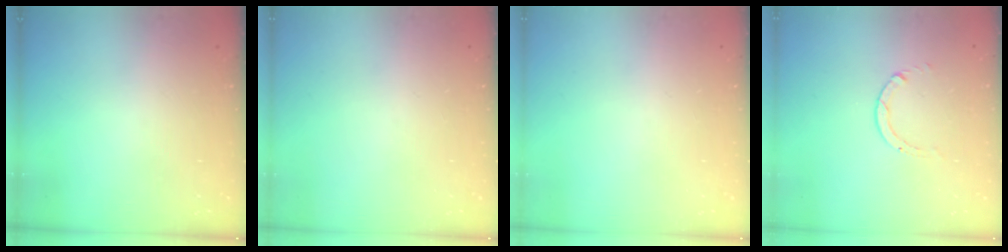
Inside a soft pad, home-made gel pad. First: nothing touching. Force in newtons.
{"total": 0.0}
{"total": 0.0}
{"total": 0.9, "press": 0.9, "slide": 0.1}